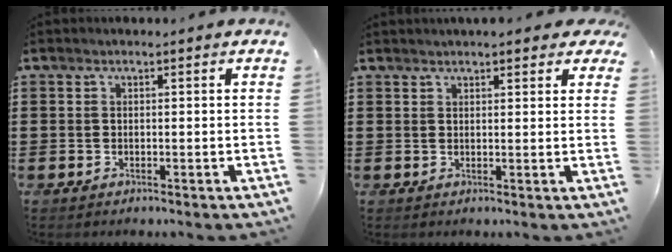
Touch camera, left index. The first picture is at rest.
{"total": 2.3, "force": [2.1, 0.4, 0.9], "torque": [-0.022, 0.004, 0.039]}